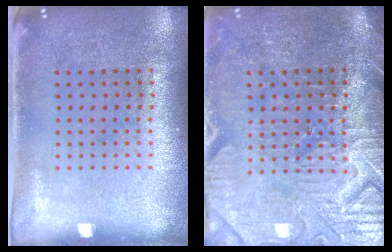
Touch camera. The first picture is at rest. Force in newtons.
{"total": 4.0, "press": 3.8, "slide": 1.3}